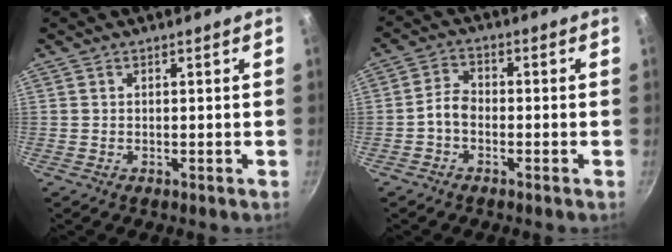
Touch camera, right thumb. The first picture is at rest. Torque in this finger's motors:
{"motor_torque": [0.72, 1.08, 0.94, -0.74, 0.04]}